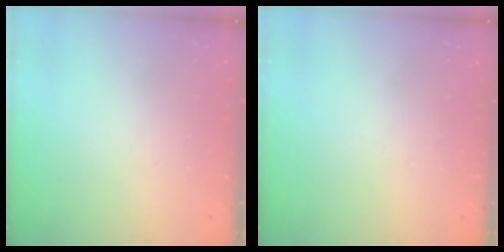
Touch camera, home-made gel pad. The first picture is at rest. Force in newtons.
{"total": 0.0}